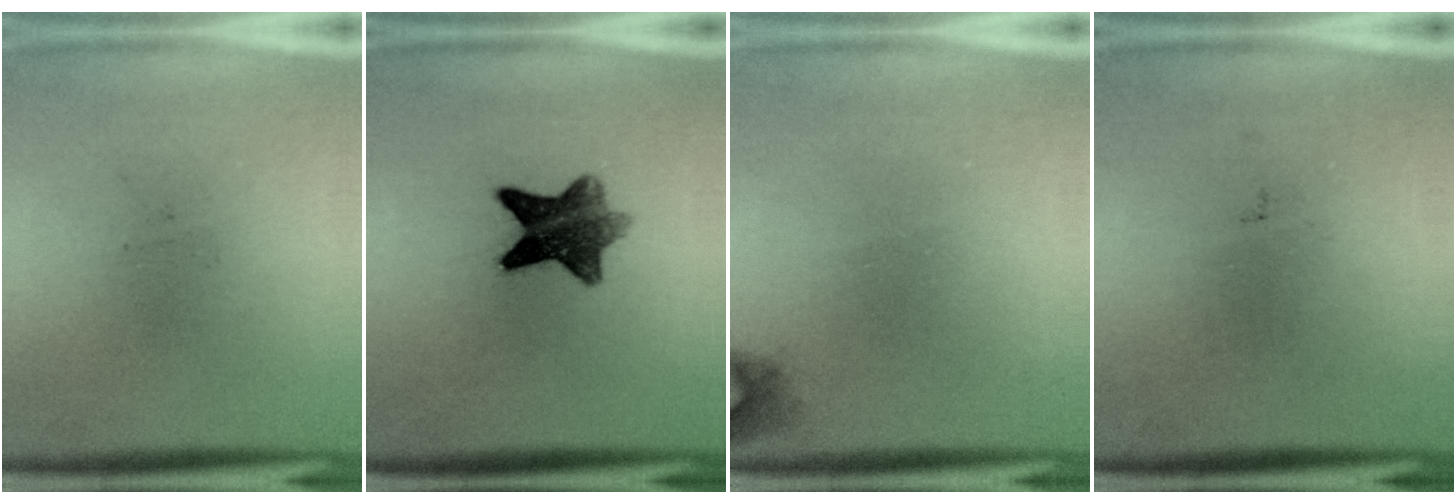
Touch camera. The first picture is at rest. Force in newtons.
{"total": 8.5}
{"total": 1.1}
{"total": 0.0}